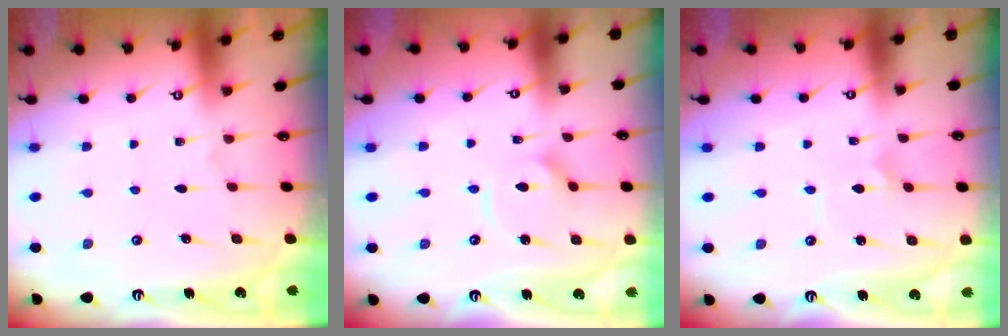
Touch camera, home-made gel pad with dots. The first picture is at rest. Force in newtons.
{"total": 5.7, "press": 5.7, "slide": 0.5}
{"total": 1.4, "press": 1.4, "slide": 0.1}